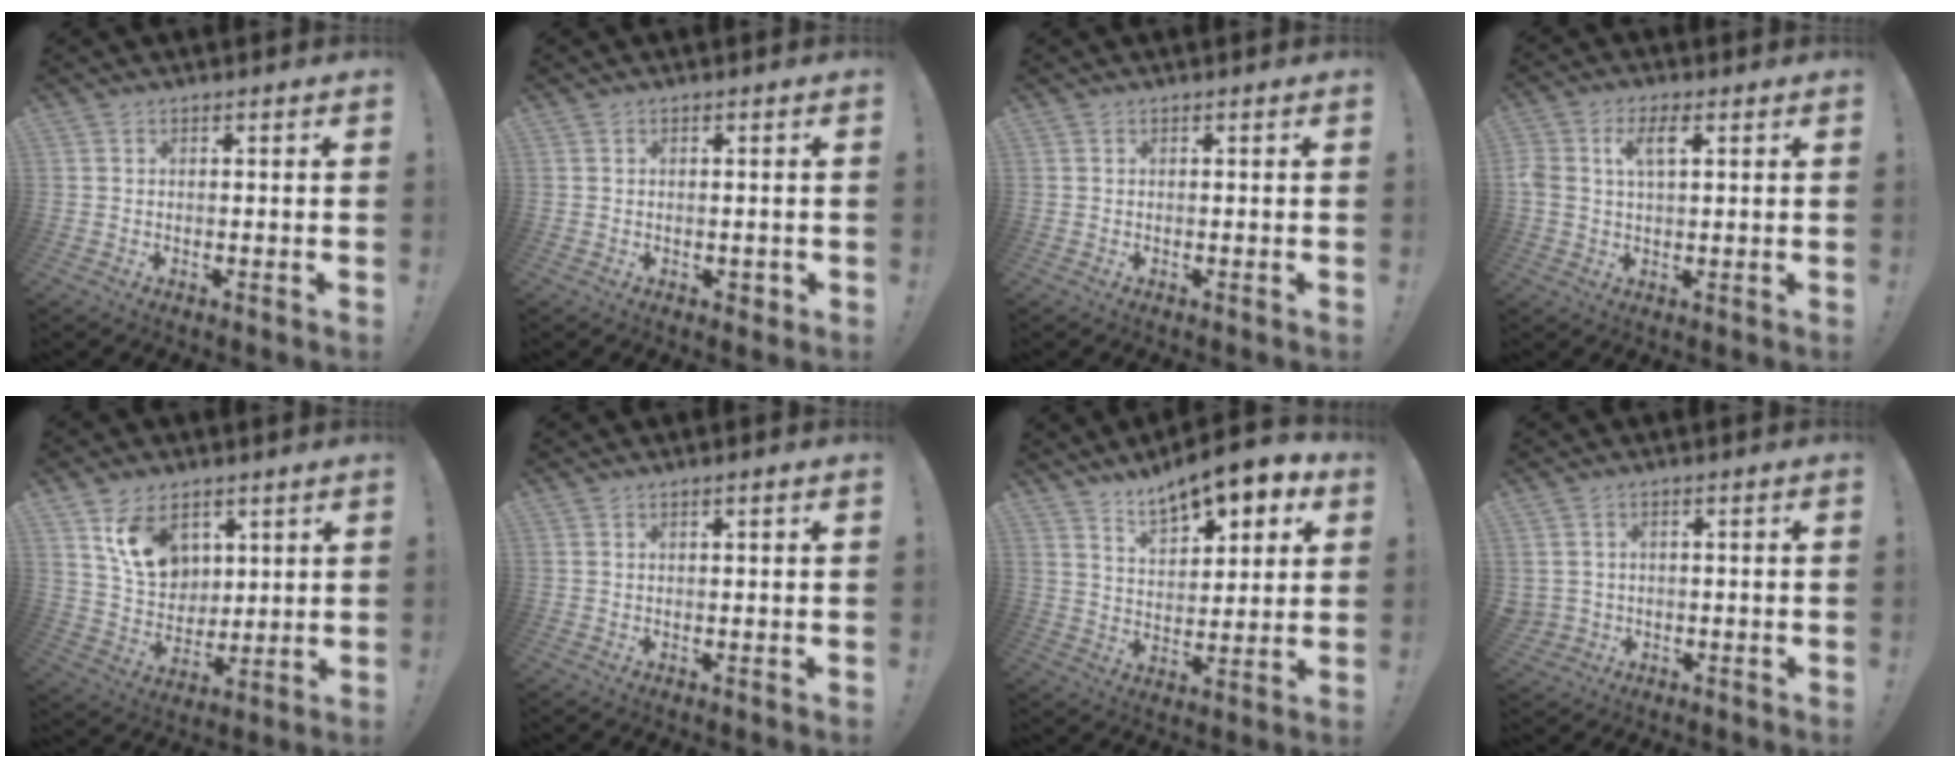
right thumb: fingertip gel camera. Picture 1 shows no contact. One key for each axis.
{"total": 1.8, "fx": -0.1, "fy": 1.6, "fz": 0.9, "tx": -0.001, "ty": 0.000, "tz": -0.004}
{"total": 0.0}
{"total": 5.9, "fx": 1.8, "fy": 3.1, "fz": 4.7, "tx": -0.101, "ty": 0.009, "tz": 0.031}
{"total": 12.9, "fx": 6.9, "fy": 8.8, "fz": 6.6, "tx": -0.109, "ty": -0.028, "tz": 0.136}
{"total": 1.2, "fx": 0.6, "fy": -0.2, "fz": 1.0, "tx": -0.016, "ty": -0.001, "tz": 0.008}
{"total": 11.8, "fx": 9.2, "fy": 4.6, "fz": 5.7, "tx": -0.091, "ty": -0.066, "tz": 0.163}
{"total": 2.2, "fx": 0.4, "fy": 2.0, "fz": 0.8, "tx": -0.020, "ty": 0.002, "tz": 0.011}